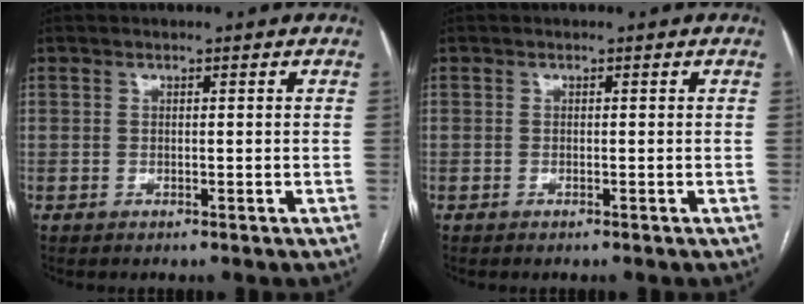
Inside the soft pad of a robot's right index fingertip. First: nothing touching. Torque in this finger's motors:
{"motor_torque": [0.09, -0.02, 0.04, 0.01]}